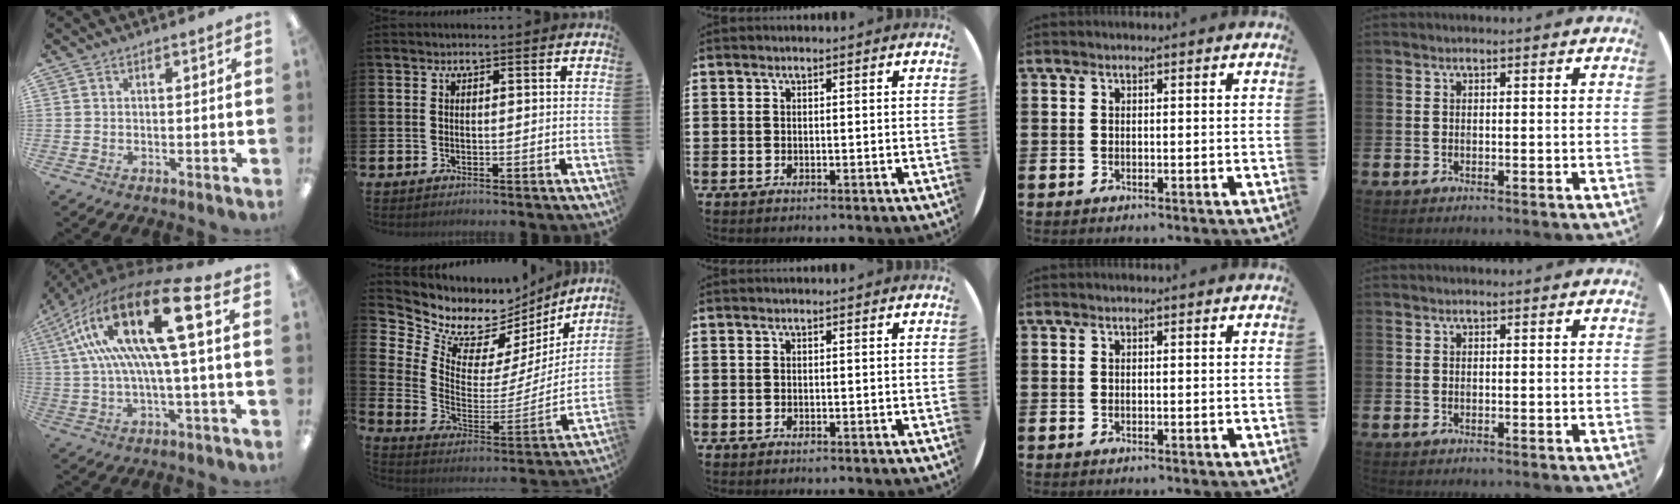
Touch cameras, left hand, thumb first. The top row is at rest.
{"thumb": {"total": 24.7, "force": [6.8, 7.5, 22.6], "torque": [-0.438, -0.029, 0.104]}, "index": {"total": 9.1, "force": [8.0, 4.3, 1.0], "torque": [-0.059, -0.074, 0.141]}}